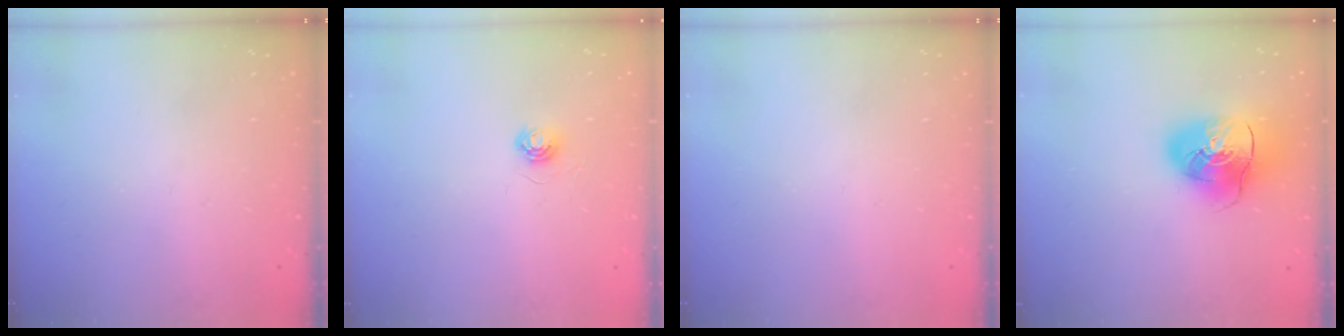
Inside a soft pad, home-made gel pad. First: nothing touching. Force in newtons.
{"total": 4.7, "press": 4.7, "slide": 0.3}
{"total": 0.0}
{"total": 16.2, "press": 16.0, "slide": 2.6}